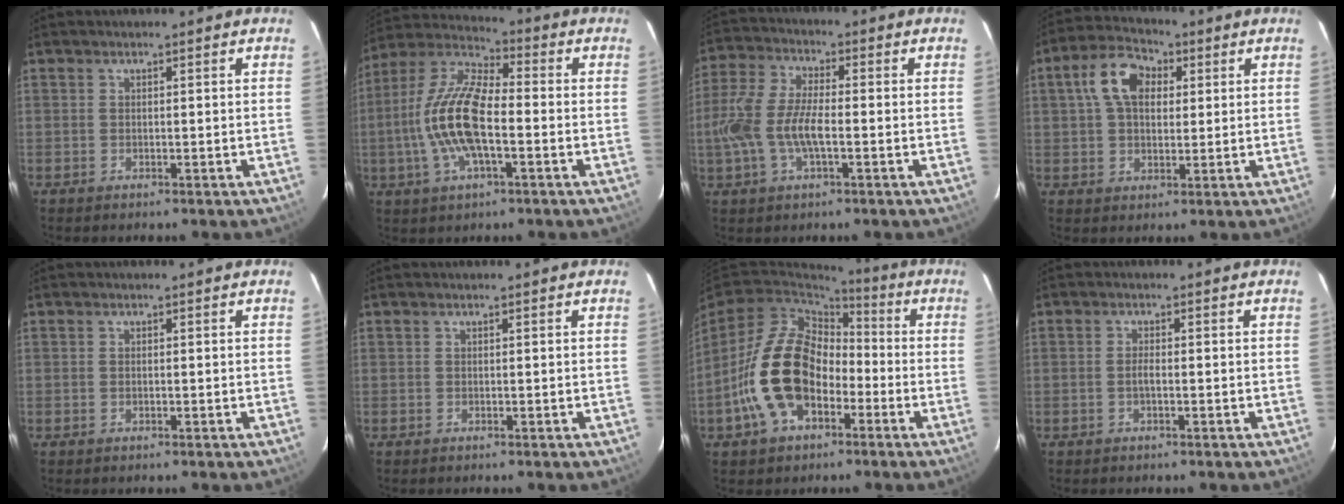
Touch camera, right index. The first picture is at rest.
{"total": 15.8, "force": [-2.8, 6.1, 14.3], "torque": [-0.292, 0.003, -0.064]}
{"total": 11.3, "force": [-2.2, 4.5, 10.2], "torque": [-0.224, 0.002, -0.045]}
{"total": 9.7, "force": [2.8, 6.2, 6.9], "torque": [-0.135, 0.033, 0.045]}
{"total": 0.5, "force": [-0.1, 0.2, 0.5], "torque": [-0.010, -0.001, -0.003]}
{"total": 0.0}
{"total": 15.7, "force": [-5.0, 10.3, 10.8], "torque": [-0.218, 0.017, -0.085]}
{"total": 1.5, "force": [-0.5, 0.3, 1.4], "torque": [-0.027, 0.000, -0.011]}